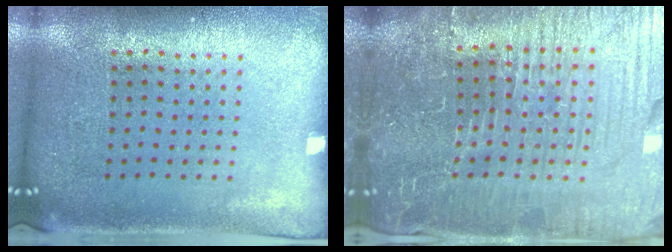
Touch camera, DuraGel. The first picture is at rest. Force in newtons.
{"total": 6.5, "press": 5.9, "slide": 2.9}